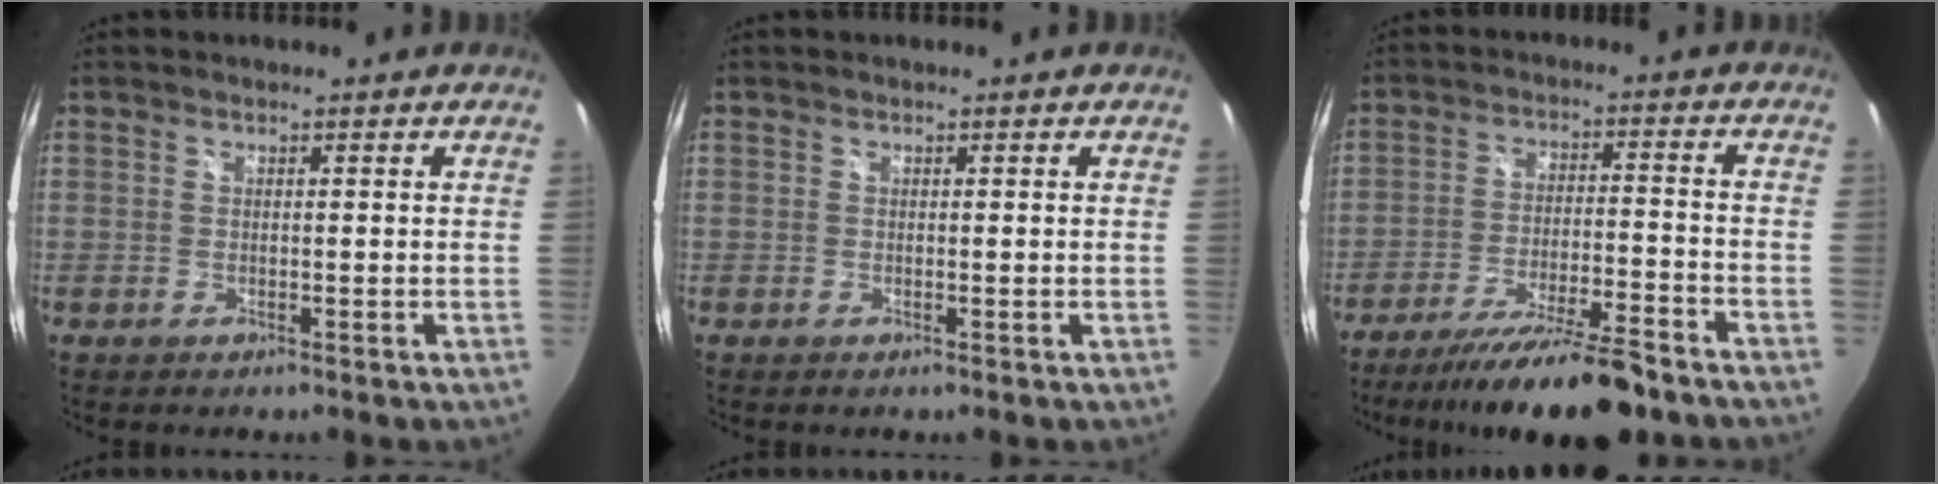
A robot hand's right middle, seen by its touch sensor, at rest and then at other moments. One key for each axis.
{"total": 0.0}
{"total": 14.9, "fx": -12.5, "fy": 1.7, "fz": 7.9, "tx": -0.157, "ty": -0.023, "tz": -0.199}